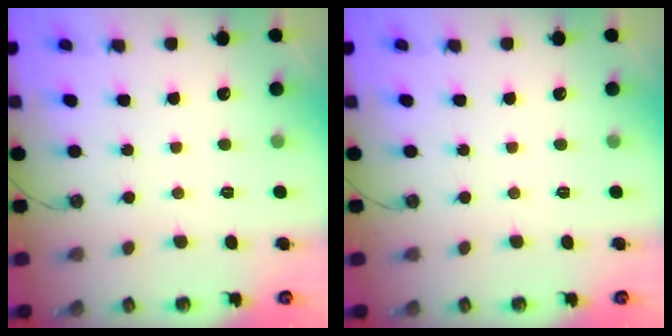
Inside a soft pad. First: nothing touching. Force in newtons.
{"total": 0.0}